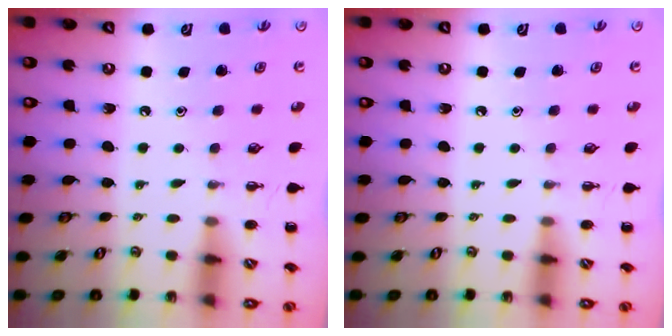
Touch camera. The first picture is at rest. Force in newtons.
{"total": 0.0}